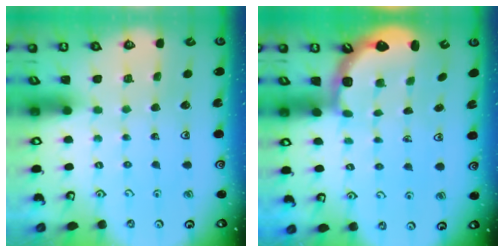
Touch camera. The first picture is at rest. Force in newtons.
{"total": 2.7, "press": 2.1, "slide": 1.7}